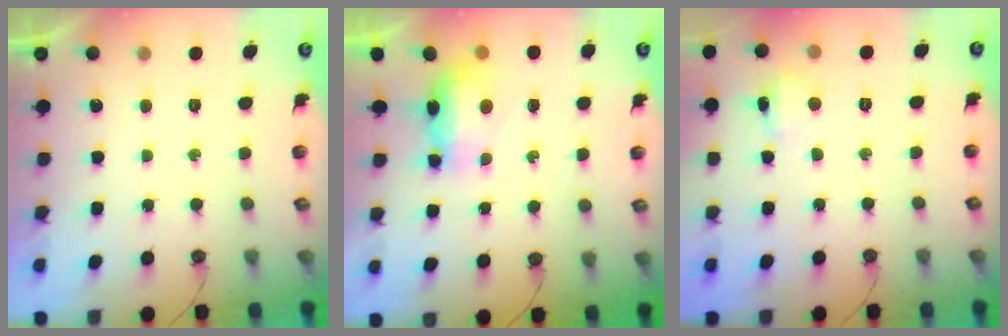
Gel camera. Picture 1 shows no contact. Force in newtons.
{"total": 15.0, "press": 9.9, "slide": 11.3}
{"total": 2.8, "press": 2.8, "slide": 0.5}